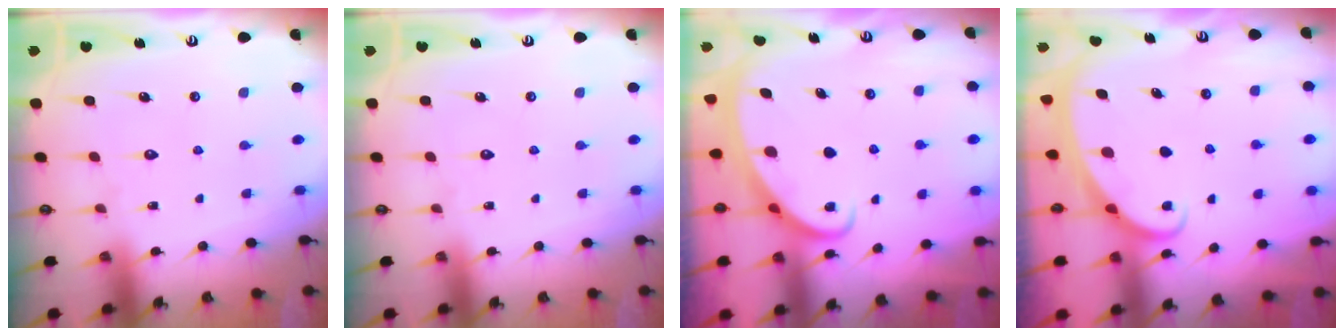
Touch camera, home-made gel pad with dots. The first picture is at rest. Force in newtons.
{"total": 0.0}
{"total": 2.5, "press": 2.4, "slide": 0.4}
{"total": 2.3, "press": 2.3, "slide": 0.4}